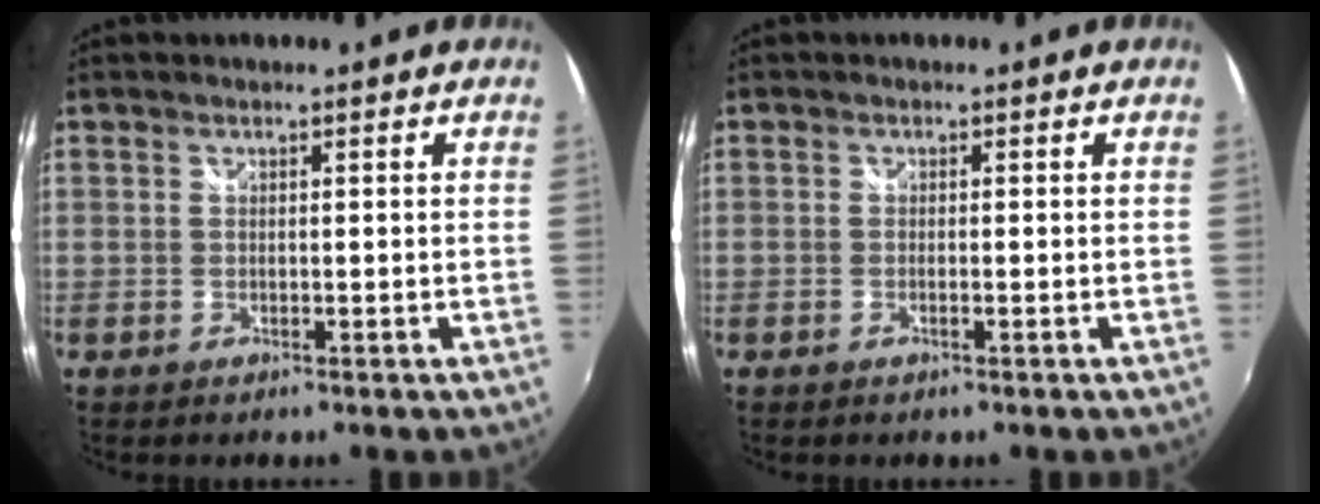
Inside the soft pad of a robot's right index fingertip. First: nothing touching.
{"total": 0.8, "force": [-0.4, -0.2, 0.6], "torque": [-0.011, 0.001, -0.008]}